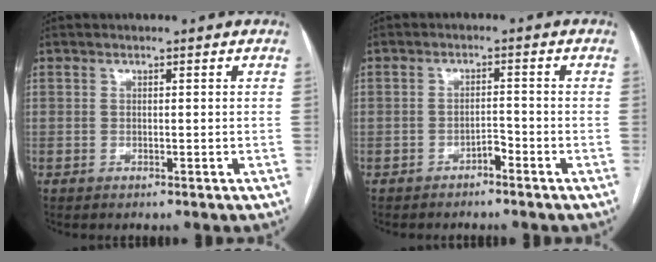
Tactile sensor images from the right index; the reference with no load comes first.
{"total": 1.9, "force": [-1.5, 0.6, 1.1], "torque": [-0.013, 0.004, -0.025]}